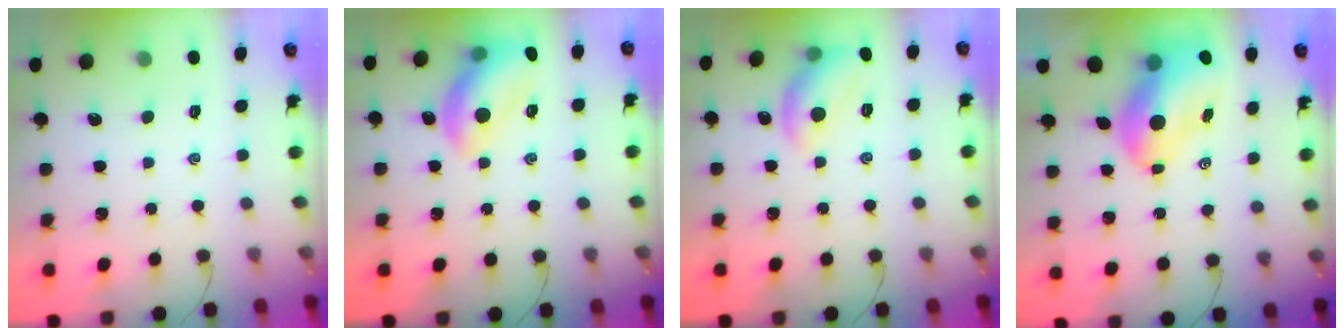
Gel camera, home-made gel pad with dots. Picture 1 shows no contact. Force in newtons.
{"total": 13.6, "press": 13.5, "slide": 1.8}
{"total": 9.6, "press": 9.6, "slide": 0.3}
{"total": 9.6, "press": 9.2, "slide": 2.6}